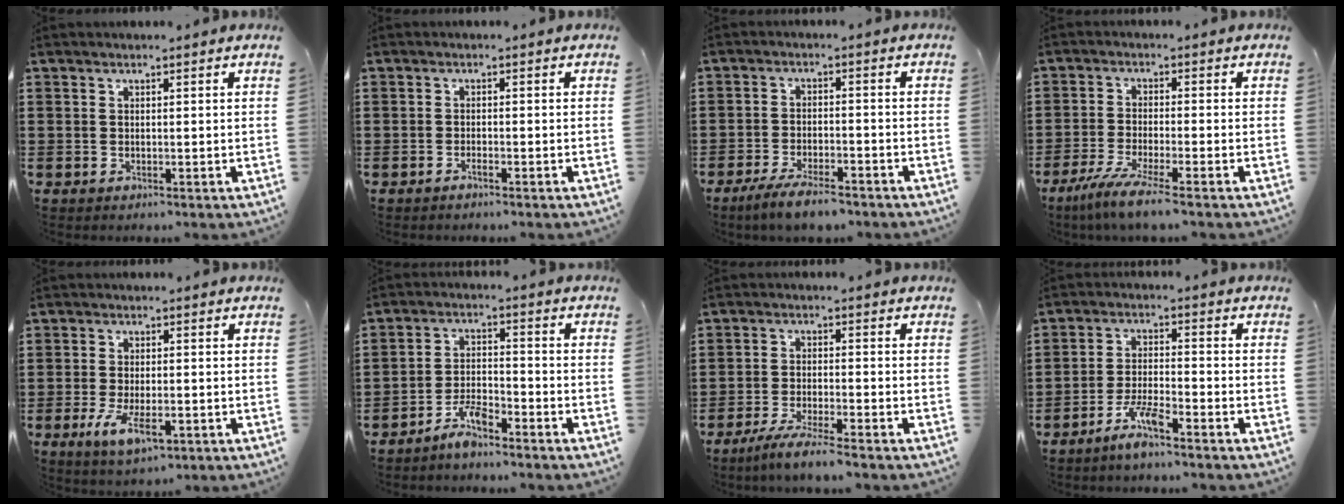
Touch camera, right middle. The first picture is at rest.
{"total": 0.9, "force": [-0.8, 0.0, 0.5], "torque": [-0.012, -0.004, -0.014]}
{"total": 5.2, "force": [-4.4, 1.0, 2.6], "torque": [-0.054, -0.004, -0.085]}
{"total": 5.5, "force": [-4.4, -0.1, 3.3], "torque": [-0.080, -0.024, -0.089]}
{"total": 5.6, "force": [-2.1, 2.5, 4.6], "torque": [-0.104, -0.007, -0.043]}
{"total": 4.8, "force": [-4.3, 0.9, 2.0], "torque": [-0.050, 0.007, -0.088]}
{"total": 4.8, "force": [-4.3, -0.2, 2.2], "torque": [-0.042, -0.012, -0.081]}
{"total": 4.9, "force": [-3.9, 0.4, 3.0], "torque": [-0.064, 0.001, -0.073]}